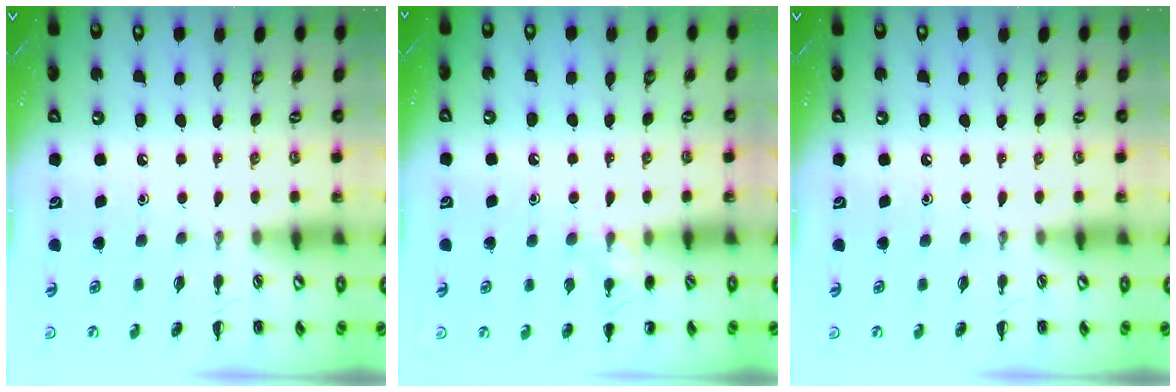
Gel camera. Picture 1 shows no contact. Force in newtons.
{"total": 6.5, "press": 6.2, "slide": 2.0}
{"total": 0.0}